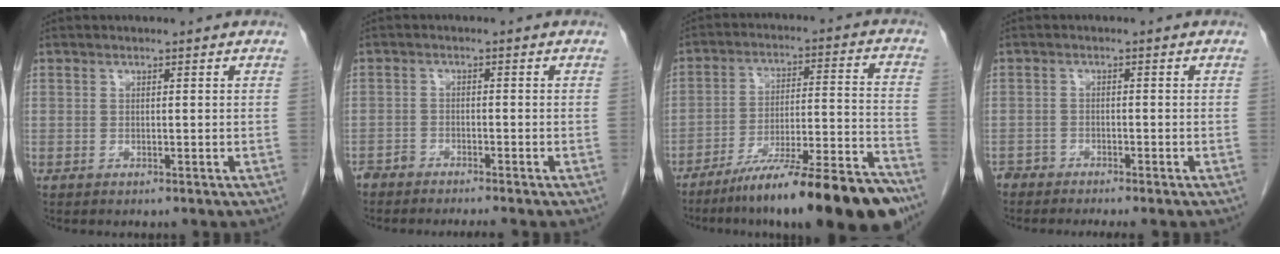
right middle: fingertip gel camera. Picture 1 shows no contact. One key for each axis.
{"total": 3.6, "fx": -3.5, "fy": 0.2, "fz": 1.1, "tx": -0.011, "ty": -0.008, "tz": -0.058}
{"total": 19.9, "fx": -15.2, "fy": 0.8, "fz": 12.8, "tx": -0.149, "ty": 0.006, "tz": -0.246}
{"total": 3.7, "fx": -3.5, "fy": 0.3, "fz": 1.1, "tx": -0.008, "ty": -0.008, "tz": -0.058}